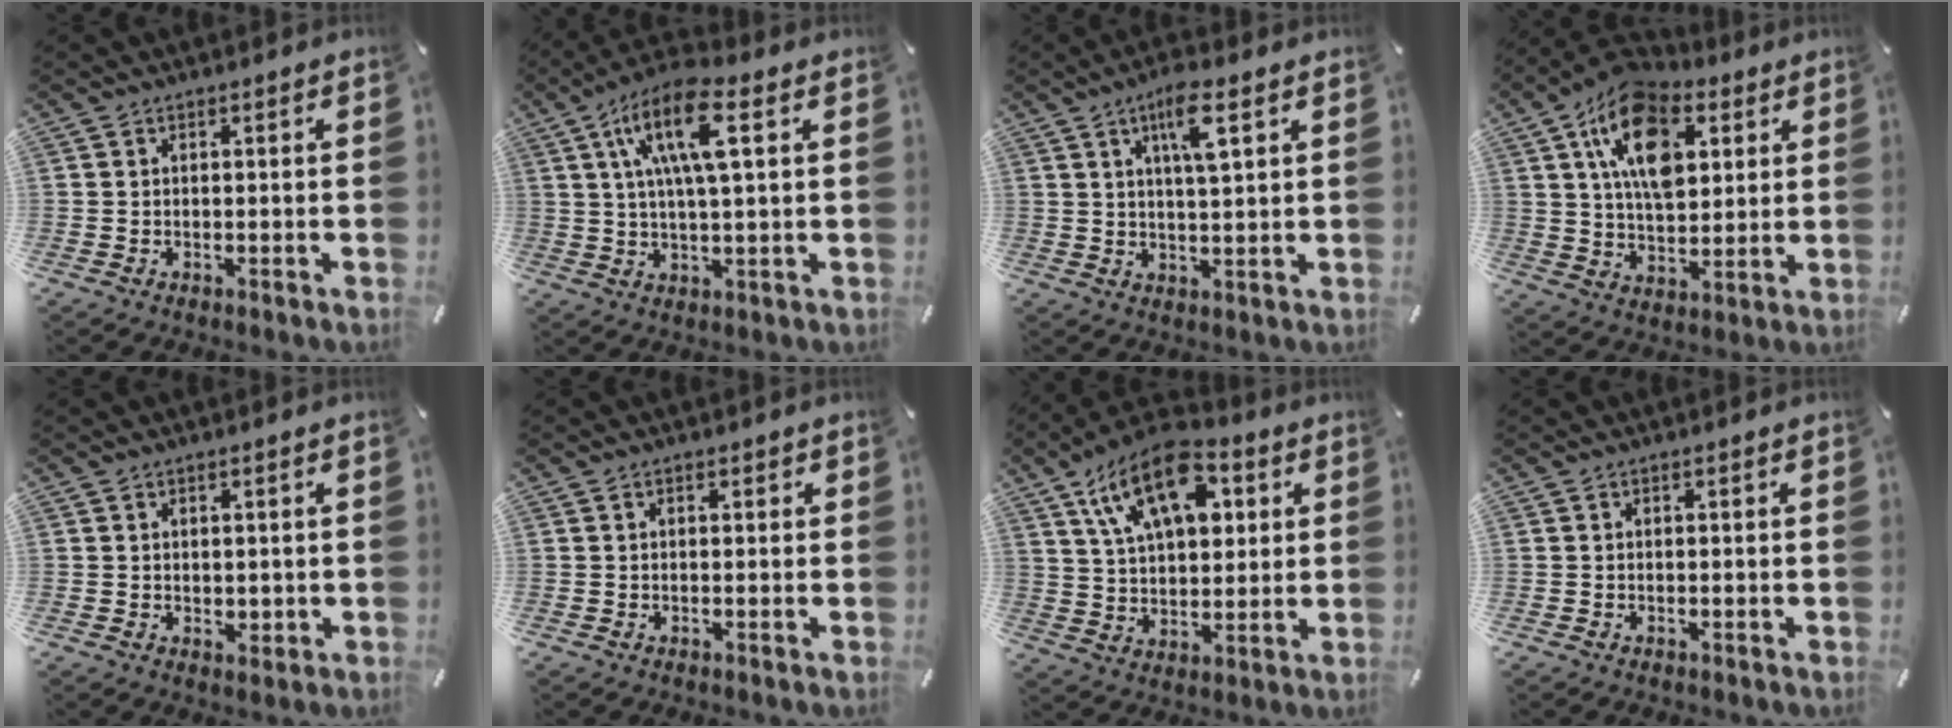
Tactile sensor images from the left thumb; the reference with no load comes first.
{"total": 13.3, "force": [4.5, 4.0, 11.8], "torque": [-0.232, 0.002, 0.075]}
{"total": 7.4, "force": [3.7, 1.5, 6.3], "torque": [-0.116, -0.001, 0.057]}
{"total": 17.4, "force": [6.7, 10.6, 12.0], "torque": [-0.212, -0.003, 0.119]}
{"total": 1.6, "force": [0.6, 1.4, 0.5], "torque": [-0.001, 0.001, 0.009]}
{"total": 0.9, "force": [0.3, 0.7, 0.5], "torque": [-0.009, 0.006, 0.004]}
{"total": 16.8, "force": [7.8, 9.5, 11.6], "torque": [-0.202, -0.013, 0.138]}
{"total": 0.0}